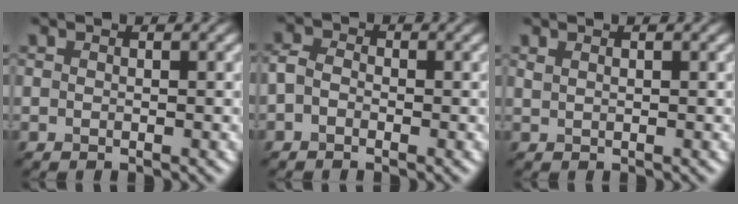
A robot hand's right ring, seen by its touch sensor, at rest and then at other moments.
{"total": 1.1, "force": [-1.0, 0.5, 0.2], "torque": [-0.035, 0.006, 0.001]}
{"total": 0.8, "force": [0.1, -0.6, -0.5], "torque": [-0.008, 0.003, 0.022]}